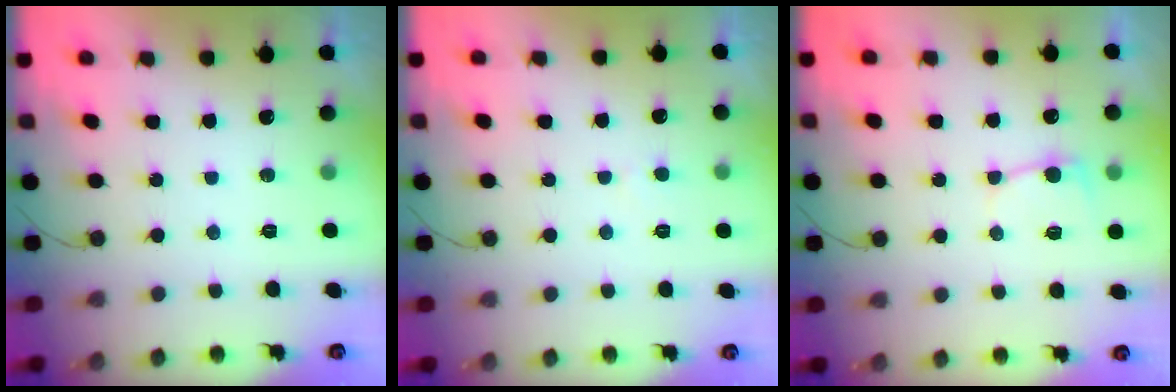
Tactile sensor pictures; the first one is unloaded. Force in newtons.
{"total": 2.1, "press": 2.1, "slide": 0.1}
{"total": 5.7, "press": 5.6, "slide": 0.7}